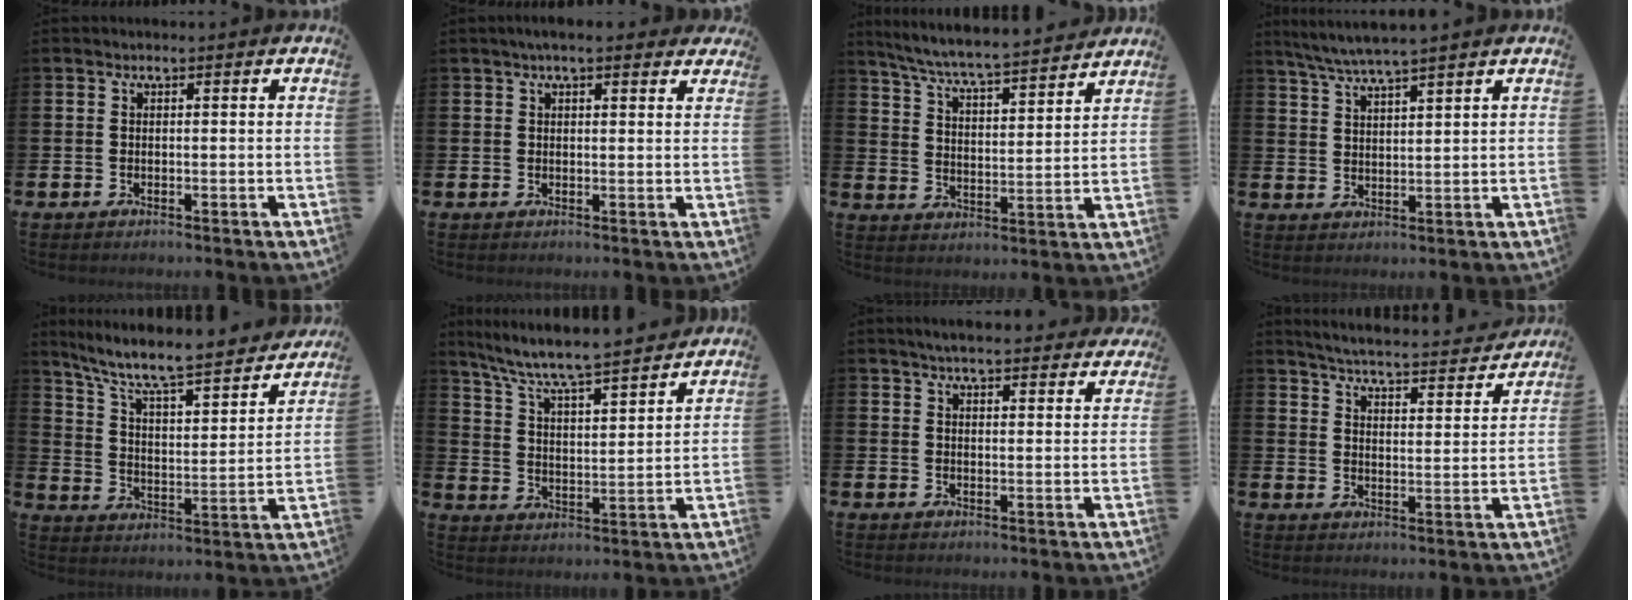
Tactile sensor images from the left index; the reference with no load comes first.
{"total": 2.9, "force": [2.4, 0.7, 1.5], "torque": [-0.025, -0.004, 0.040]}
{"total": 6.6, "force": [6.3, 0.0, 1.8], "torque": [-0.067, -0.051, 0.108]}
{"total": 4.8, "force": [4.5, -0.4, 1.6], "torque": [-0.049, -0.016, 0.082]}
{"total": 8.5, "force": [7.5, 1.2, 3.9], "torque": [-0.104, -0.058, 0.120]}
{"total": 7.9, "force": [7.4, 0.4, 2.7], "torque": [-0.087, -0.058, 0.126]}
{"total": 4.4, "force": [4.2, 0.5, 1.2], "torque": [-0.031, -0.018, 0.076]}
{"total": 4.9, "force": [4.8, 0.1, 1.1], "torque": [-0.037, -0.044, 0.078]}